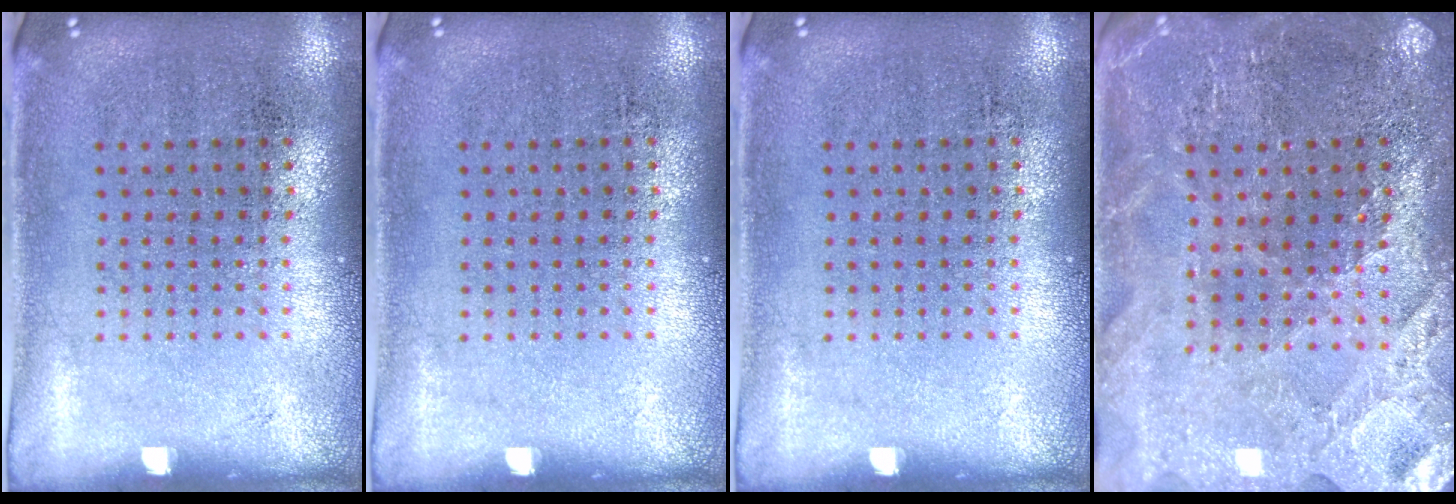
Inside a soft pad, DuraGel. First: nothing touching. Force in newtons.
{"total": 0.0}
{"total": 0.0}
{"total": 2.7, "press": 2.6, "slide": 0.4}